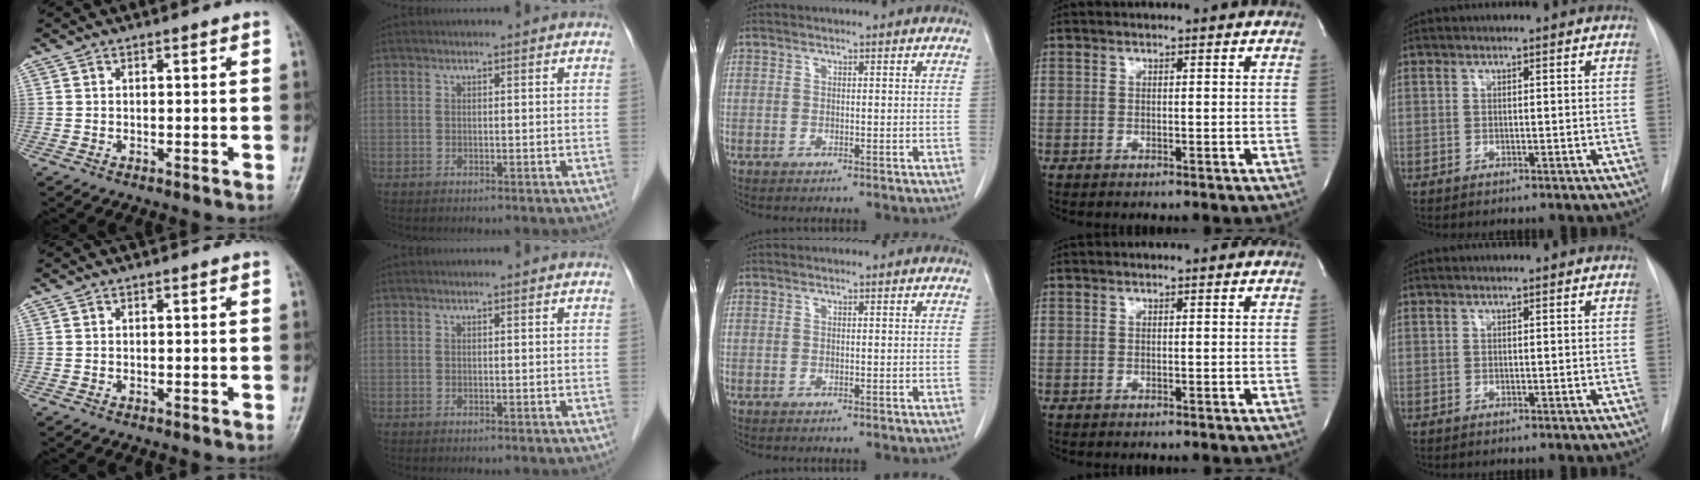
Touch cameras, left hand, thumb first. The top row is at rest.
{}